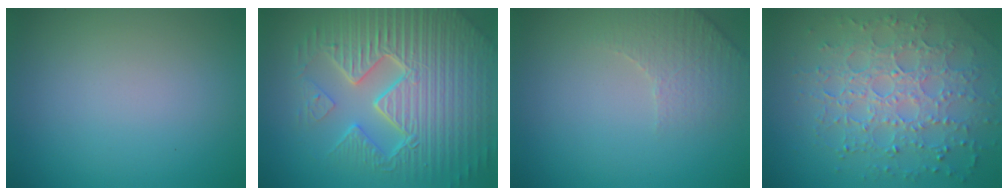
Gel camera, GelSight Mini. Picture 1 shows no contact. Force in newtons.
{"total": 10.9, "press": 7.1, "slide": 8.3}
{"total": 2.8, "press": 2.7, "slide": 0.8}
{"total": 7.3, "press": 5.4, "slide": 5.0}